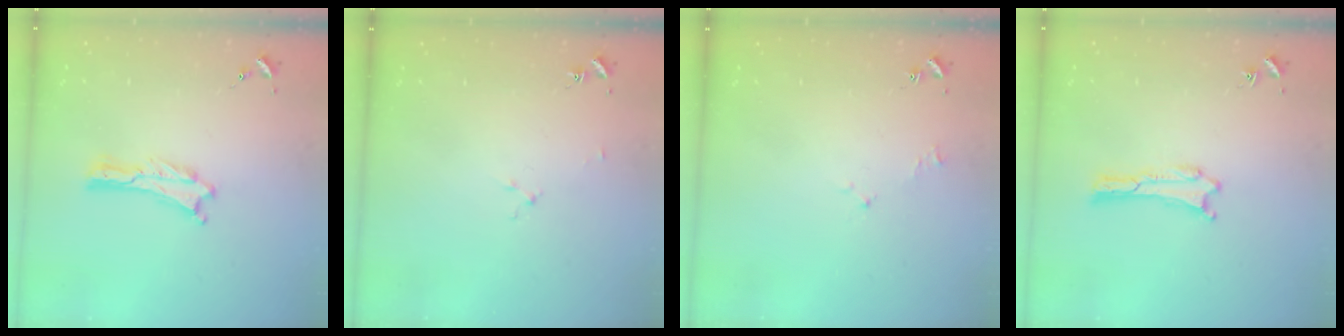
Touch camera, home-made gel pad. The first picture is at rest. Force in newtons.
{"total": 1.6, "press": 1.6, "slide": 0.2}
{"total": 1.6, "press": 1.5, "slide": 0.3}
{"total": 0.0}